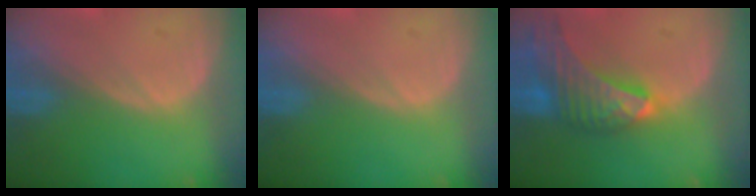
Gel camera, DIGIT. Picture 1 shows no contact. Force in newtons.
{"total": 0.0}
{"total": 9.7, "press": 8.6, "slide": 4.5}